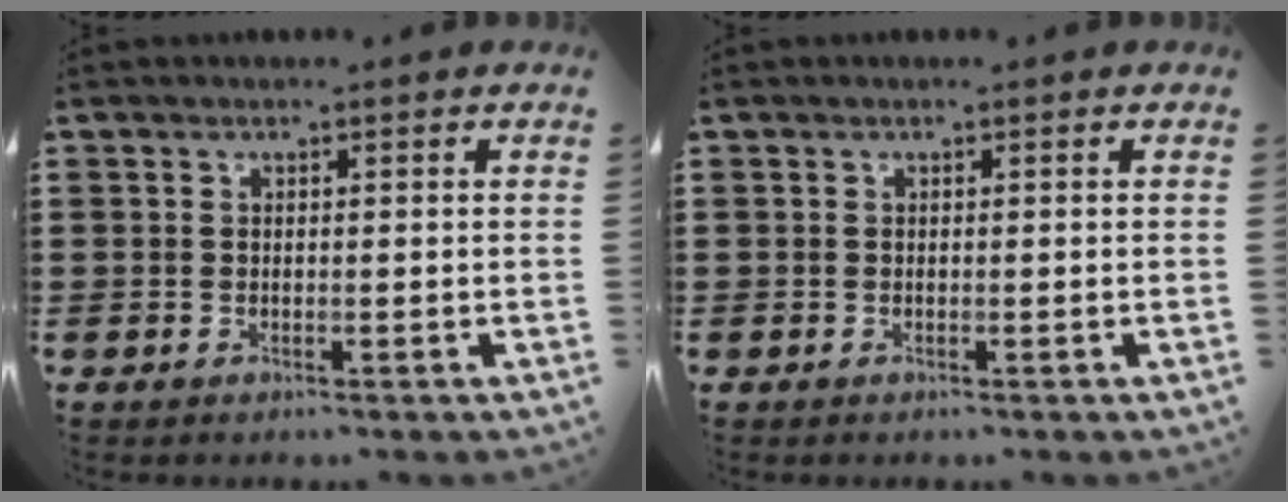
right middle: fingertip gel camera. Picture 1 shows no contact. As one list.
[{"total": 0.0}]